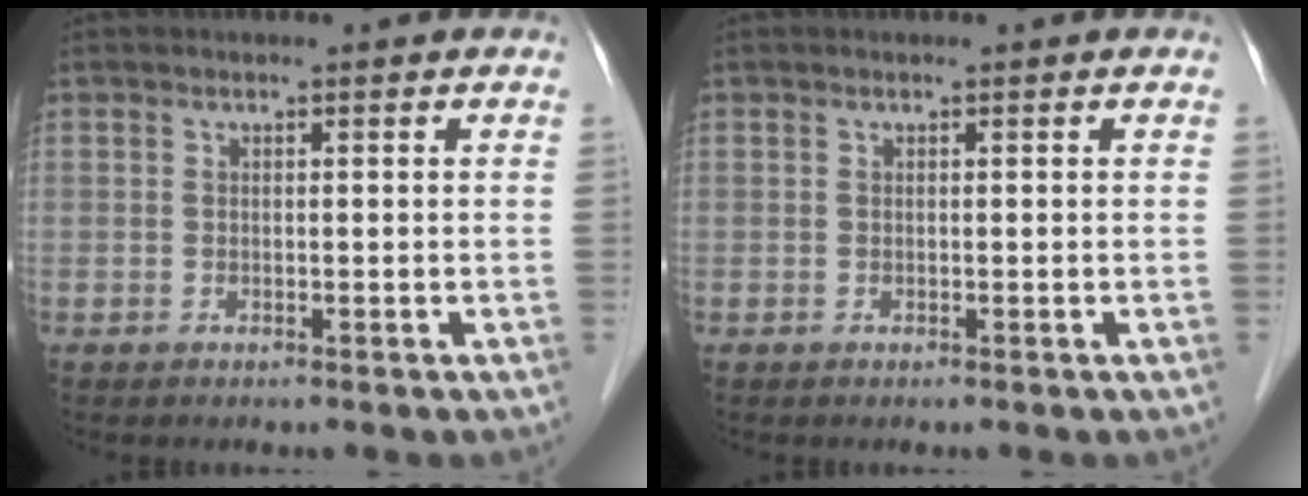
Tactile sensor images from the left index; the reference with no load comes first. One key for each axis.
{"total": 0.0}